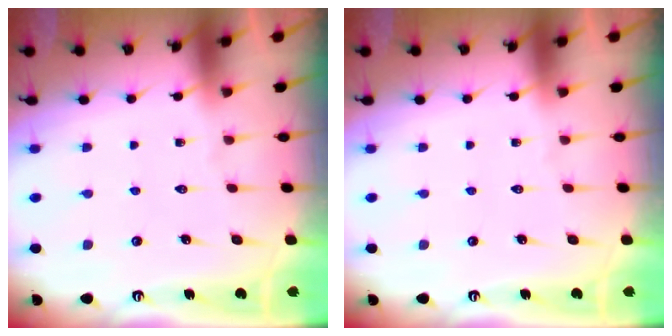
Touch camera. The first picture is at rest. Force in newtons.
{"total": 0.0}